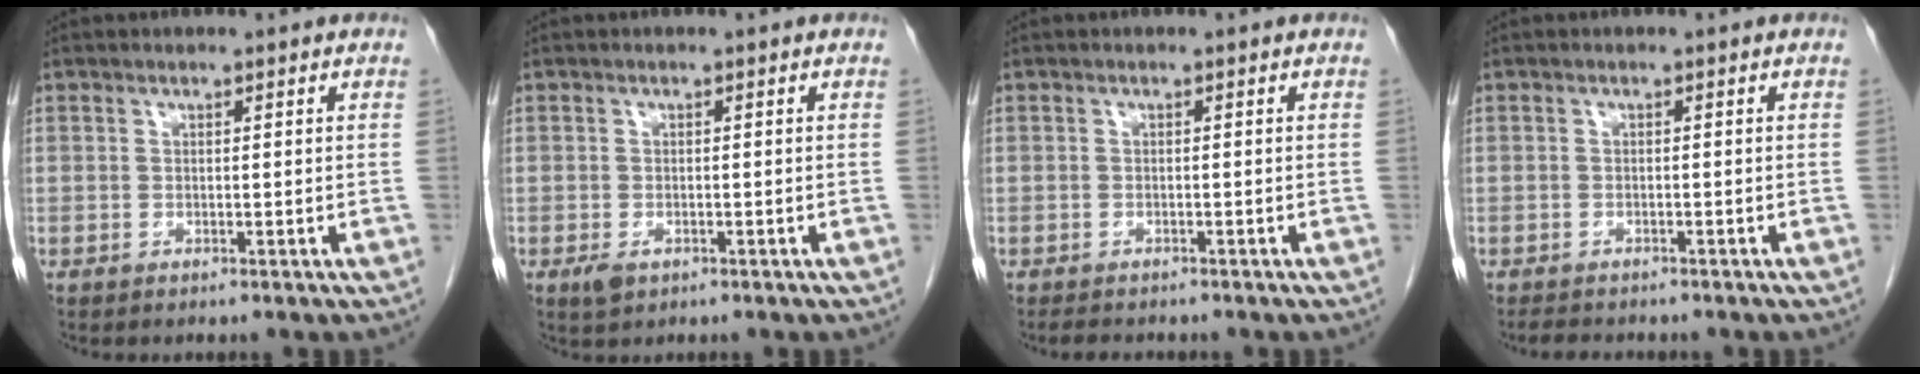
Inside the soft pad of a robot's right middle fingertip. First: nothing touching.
{"total": 1.8, "force": [-0.8, 1.0, 1.2], "torque": [-0.027, -0.002, -0.006]}
{"total": 2.8, "force": [-2.4, 0.9, 1.1], "torque": [-0.023, -0.008, -0.031]}
{"total": 3.3, "force": [-2.9, 1.0, 1.2], "torque": [-0.025, -0.008, -0.040]}